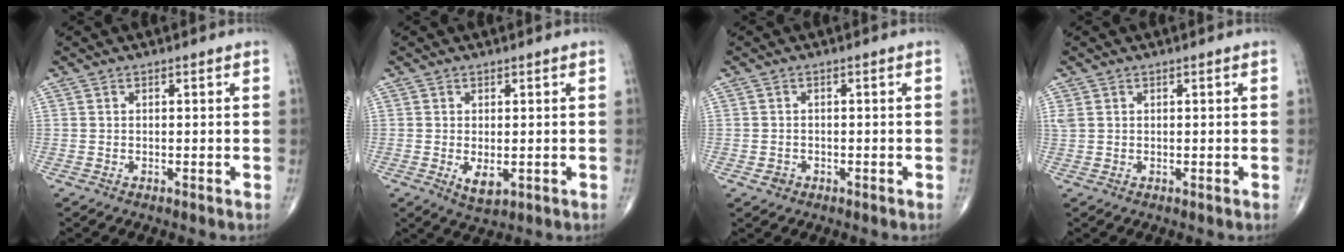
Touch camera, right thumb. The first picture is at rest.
{"total": 3.5, "force": [-0.7, 1.7, 2.9], "torque": [-0.043, -0.008, -0.002]}
{"total": 1.4, "force": [-0.7, 1.2, 0.4], "torque": [-0.002, 0.007, -0.009]}
{"total": 1.3, "force": [0.5, 0.9, 0.7], "torque": [-0.022, 0.009, 0.016]}